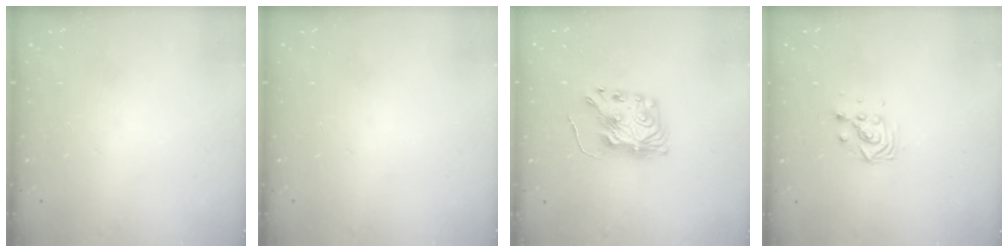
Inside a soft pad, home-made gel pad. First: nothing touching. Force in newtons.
{"total": 0.0}
{"total": 8.5, "press": 8.4, "slide": 0.4}
{"total": 3.7, "press": 3.7, "slide": 0.3}